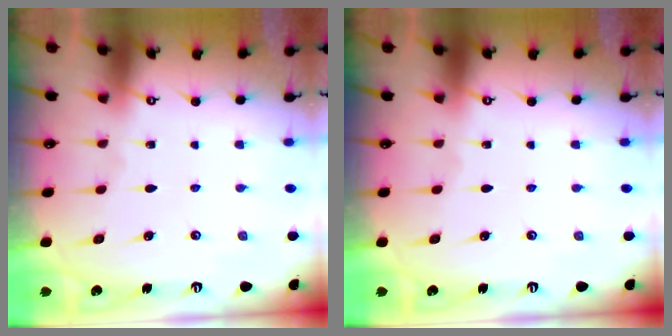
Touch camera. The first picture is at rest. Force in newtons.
{"total": 0.0}